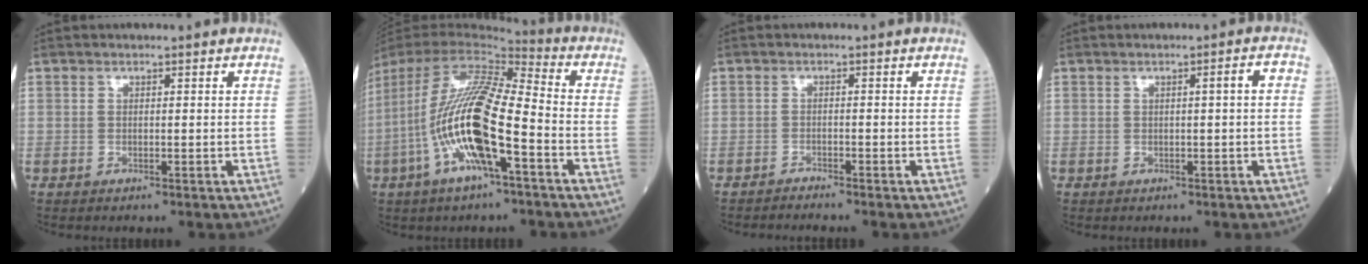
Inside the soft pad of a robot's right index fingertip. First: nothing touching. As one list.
[{"total": 19.1, "force": [-5.4, 3.4, 18.0], "torque": [-0.388, -0.012, -0.104]}, {"total": 1.5, "force": [-1.5, -0.4, -0.1], "torque": [0.002, -0.002, -0.024]}, {"total": 1.9, "force": [0.1, 0.0, 1.9], "torque": [-0.026, 0.004, 0.002]}]